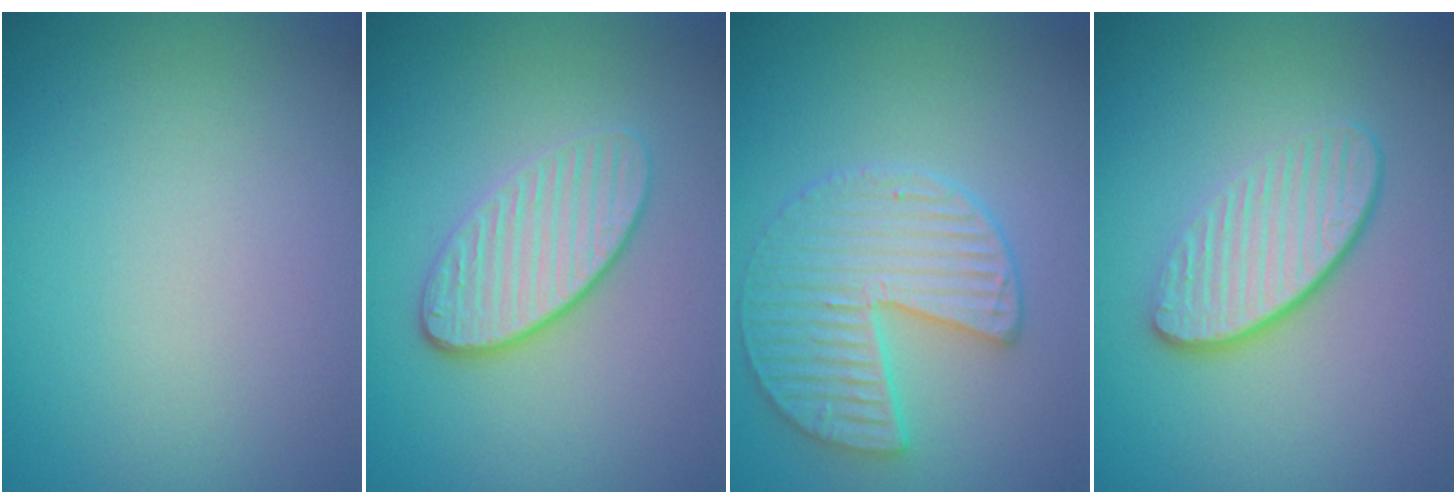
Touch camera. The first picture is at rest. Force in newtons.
{"total": 3.7, "press": 3.2, "slide": 1.9}
{"total": 4.5, "press": 4.1, "slide": 2.0}
{"total": 4.3, "press": 3.1, "slide": 3.0}